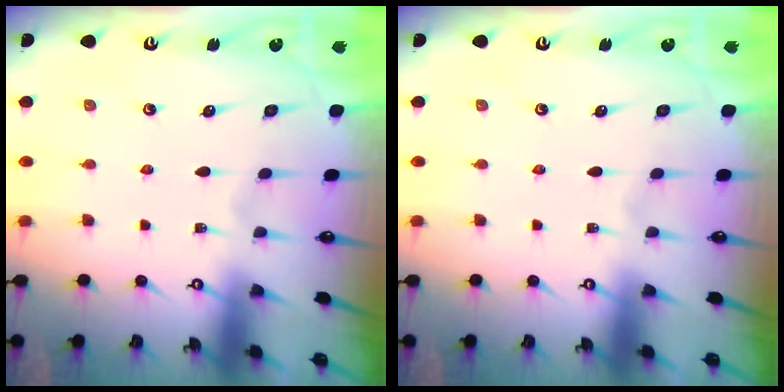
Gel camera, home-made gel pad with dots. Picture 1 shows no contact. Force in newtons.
{"total": 0.0}